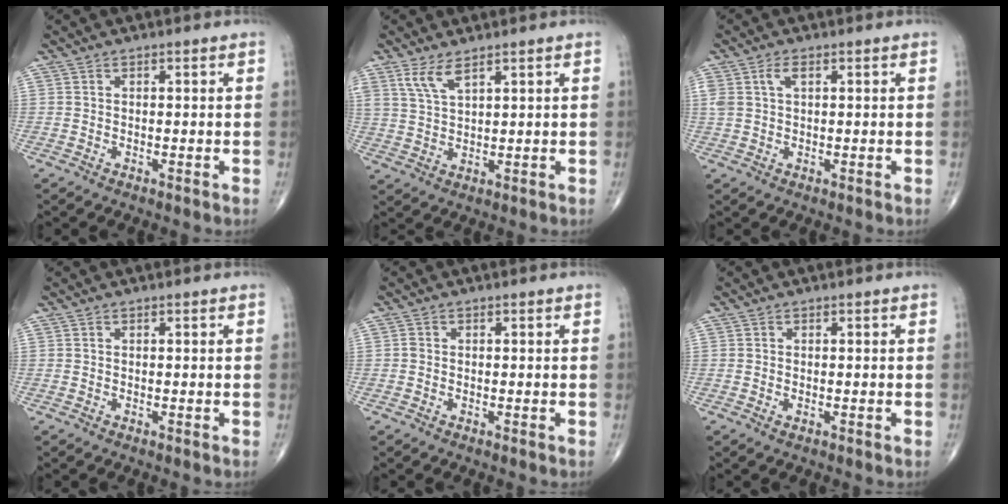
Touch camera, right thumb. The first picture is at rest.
{"total": 4.7, "force": [3.1, 1.6, 3.1], "torque": [-0.068, -0.014, 0.070]}
{"total": 3.1, "force": [1.2, 1.6, 2.4], "torque": [-0.057, 0.010, 0.027]}
{"total": 0.0}
{"total": 0.7, "force": [-0.2, 0.5, 0.3], "torque": [-0.005, 0.001, -0.007]}
{"total": 0.6, "force": [-0.2, 0.3, 0.5], "torque": [-0.009, -0.002, -0.004]}